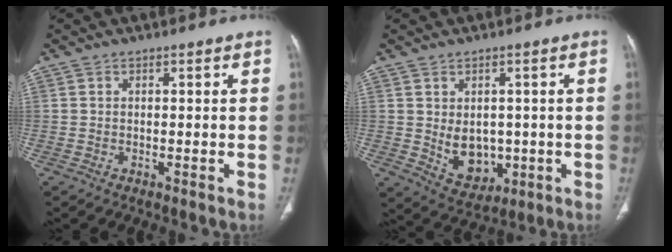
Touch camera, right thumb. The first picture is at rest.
{"total": 7.5, "force": [-0.4, 5.7, 4.8], "torque": [-0.046, -0.011, 0.018]}